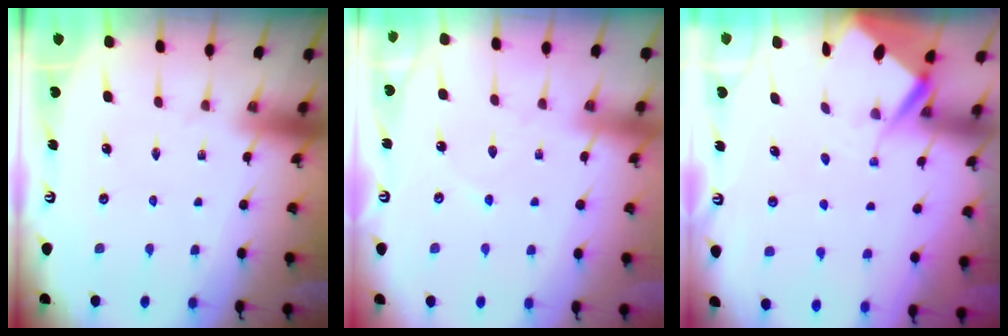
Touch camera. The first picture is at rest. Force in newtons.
{"total": 2.4, "press": 2.4, "slide": 0.4}
{"total": 5.5, "press": 5.5, "slide": 0.4}